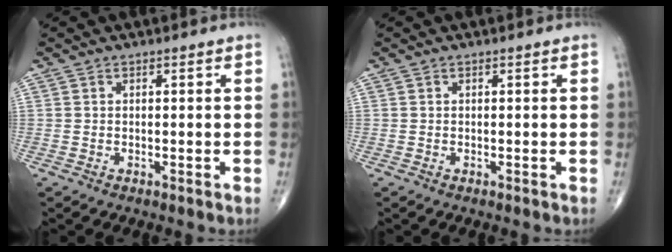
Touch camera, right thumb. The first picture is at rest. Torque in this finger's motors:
{"motor_torque": [-0.01, 0.00, 0.00, 0.00, 0.00]}